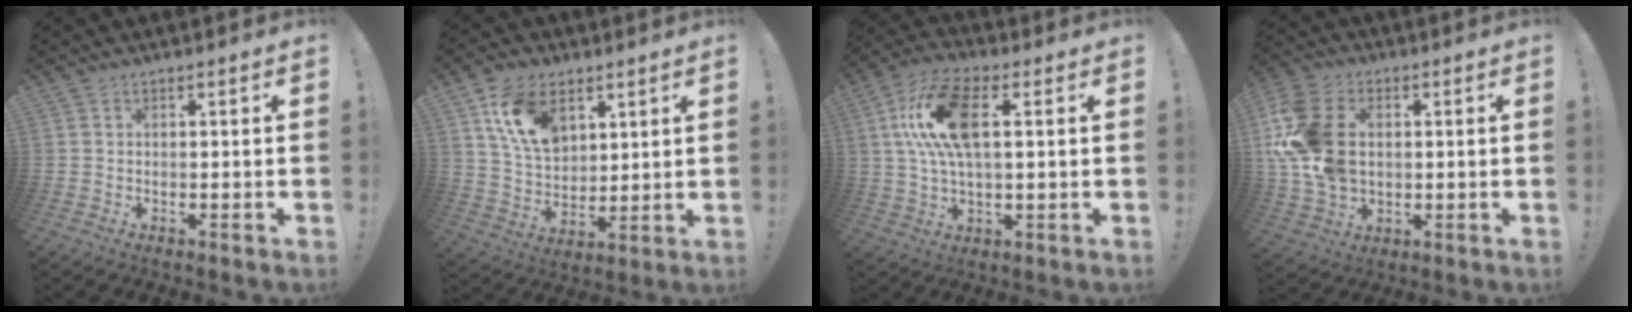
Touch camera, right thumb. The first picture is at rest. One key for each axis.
{"total": 14.8, "fx": 7.2, "fy": 9.9, "fz": 8.3, "tx": -0.148, "ty": -0.023, "tz": 0.140}
{"total": 15.8, "fx": 3.2, "fy": 7.4, "fz": 13.6, "tx": -0.261, "ty": 0.000, "tz": 0.053}
{"total": 19.0, "fx": 2.3, "fy": 13.7, "fz": 13.0, "tx": -0.264, "ty": 0.003, "tz": 0.048}